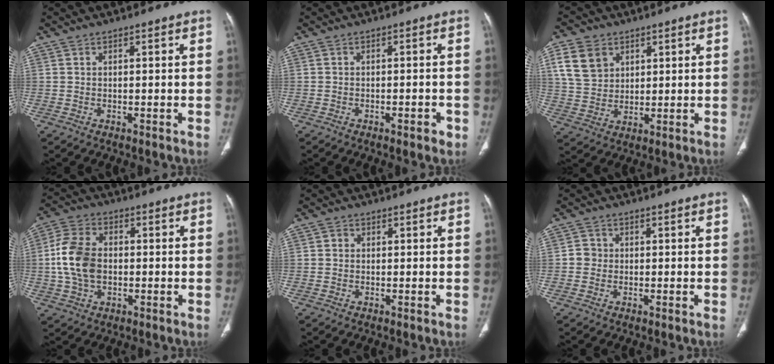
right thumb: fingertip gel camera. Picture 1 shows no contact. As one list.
[{"total": 2.3, "force": [-1.3, 0.7, 1.8], "torque": [-0.024, 0.005, -0.016]}, {"total": 9.8, "force": [4.2, 7.5, 4.8], "torque": [-0.075, -0.011, 0.089]}, {"total": 11.4, "force": [-0.1, 7.8, 8.2], "torque": [-0.156, 0.013, -0.004]}, {"total": 1.3, "force": [0.2, 1.2, 0.3], "torque": [0.000, 0.002, 0.003]}, {"total": 2.5, "force": [-0.2, 2.4, 0.6], "torque": [0.005, 0.008, -0.007]}]